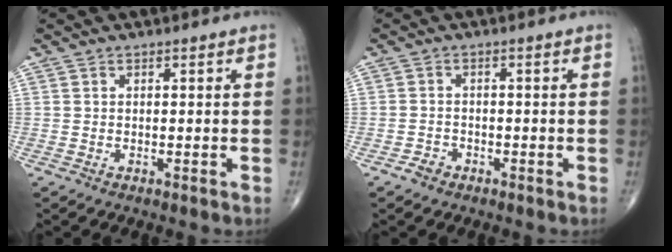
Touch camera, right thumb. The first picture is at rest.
{"total": 1.8, "force": [-1.3, 1.2, 0.4], "torque": [-0.005, 0.009, -0.025]}